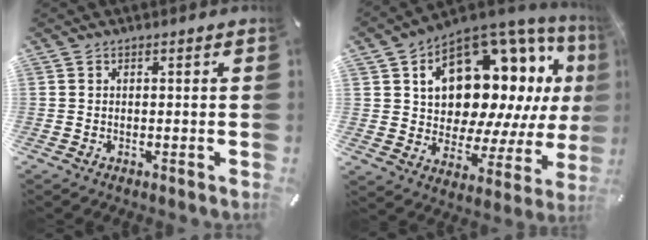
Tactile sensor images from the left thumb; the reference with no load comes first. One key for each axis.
{"total": 19.9, "fx": 7.8, "fy": 12.8, "fz": 13.1, "tx": -0.193, "ty": -0.063, "tz": 0.135}